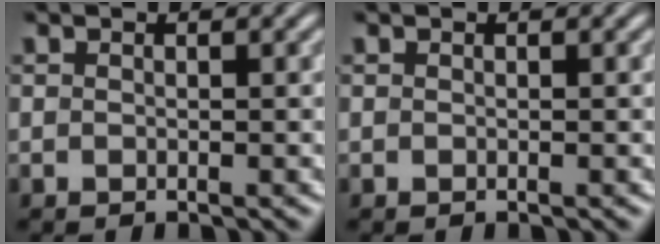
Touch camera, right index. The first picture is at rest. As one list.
[{"total": 0.0}]